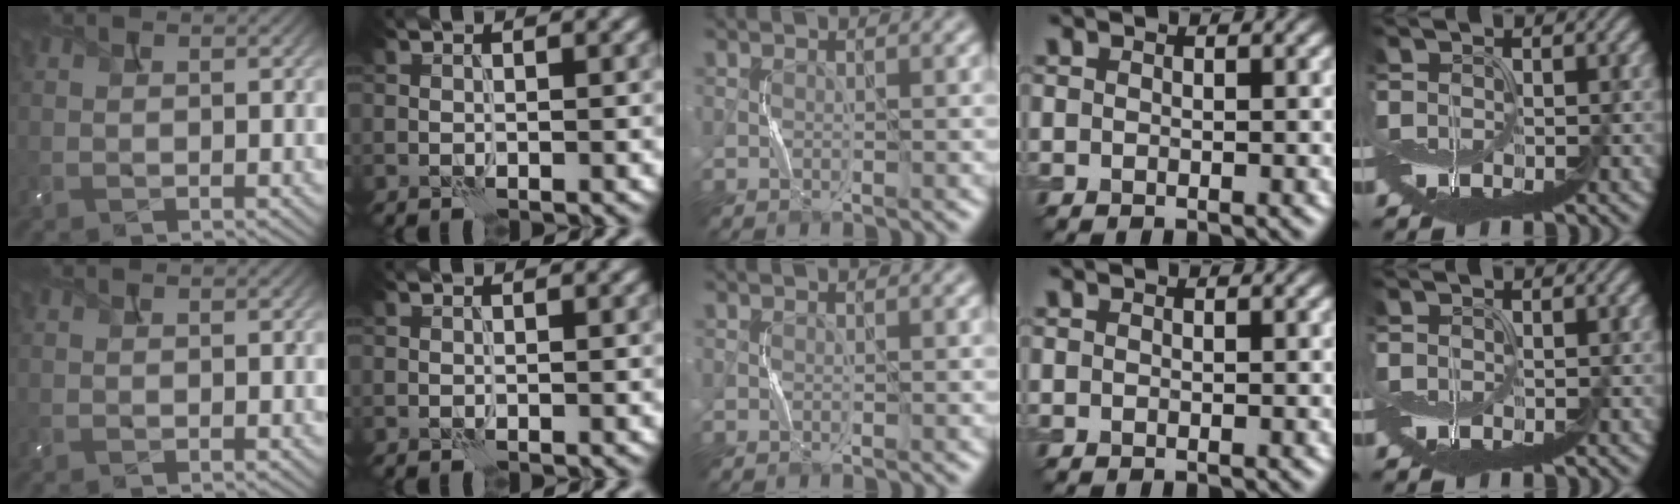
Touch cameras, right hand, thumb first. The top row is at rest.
{}